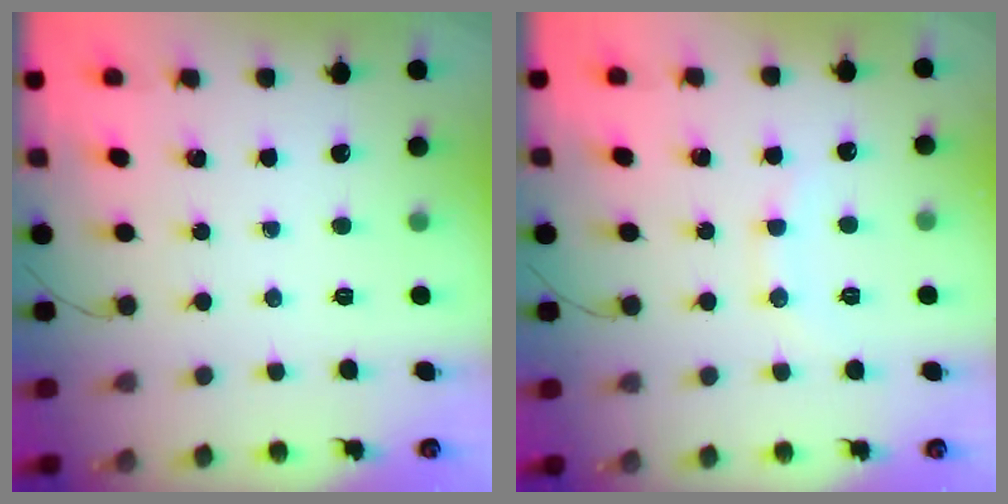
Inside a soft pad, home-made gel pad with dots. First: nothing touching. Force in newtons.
{"total": 6.6, "press": 6.5, "slide": 1.4}